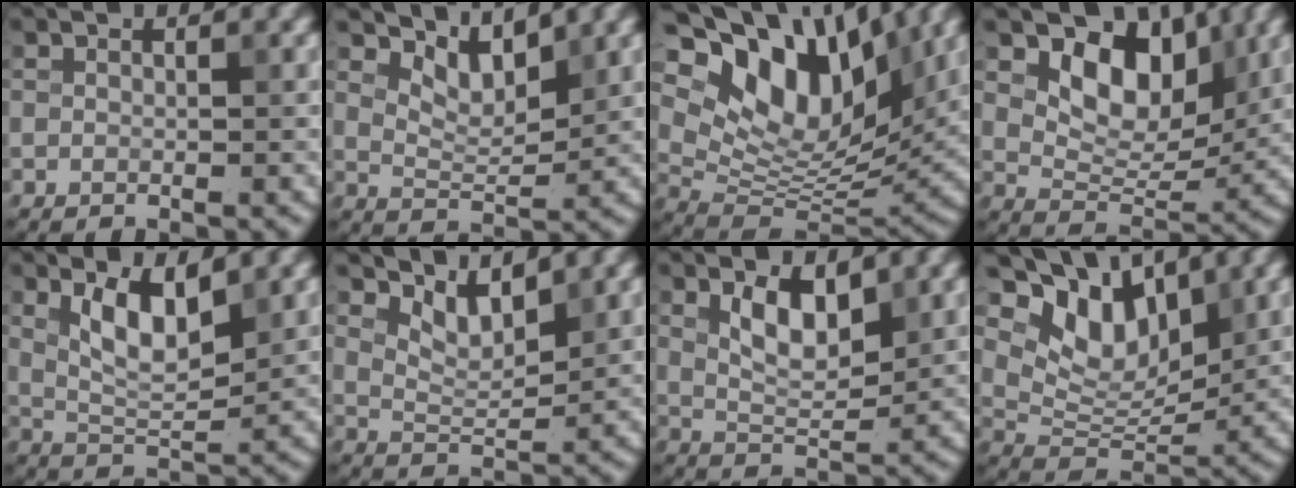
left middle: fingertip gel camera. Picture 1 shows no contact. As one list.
[{"total": 3.6, "force": [2.9, 1.2, 1.8], "torque": [-0.041, -0.006, 0.051]}, {"total": 13.7, "force": [6.9, 7.4, 9.2], "torque": [-0.163, 0.021, 0.120]}, {"total": 6.6, "force": [2.9, 4.1, 4.3], "torque": [-0.062, -0.012, 0.042]}, {"total": 4.5, "force": [1.9, 1.6, 3.8], "torque": [-0.076, -0.005, 0.038]}, {"total": 3.2, "force": [2.5, 1.0, 1.7], "torque": [-0.039, -0.010, 0.049]}, {"total": 3.8, "force": [1.7, 1.6, 3.0], "torque": [-0.058, -0.004, 0.034]}, {"total": 8.0, "force": [4.4, 4.6, 4.8], "torque": [-0.084, -0.007, 0.076]}]